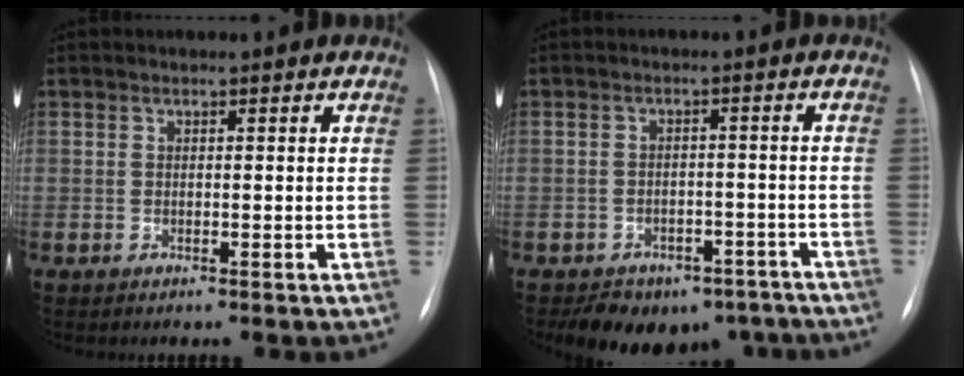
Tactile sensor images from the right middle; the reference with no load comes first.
{"total": 11.1, "force": [-8.4, 6.4, 3.4], "torque": [-0.032, 0.016, -0.100]}